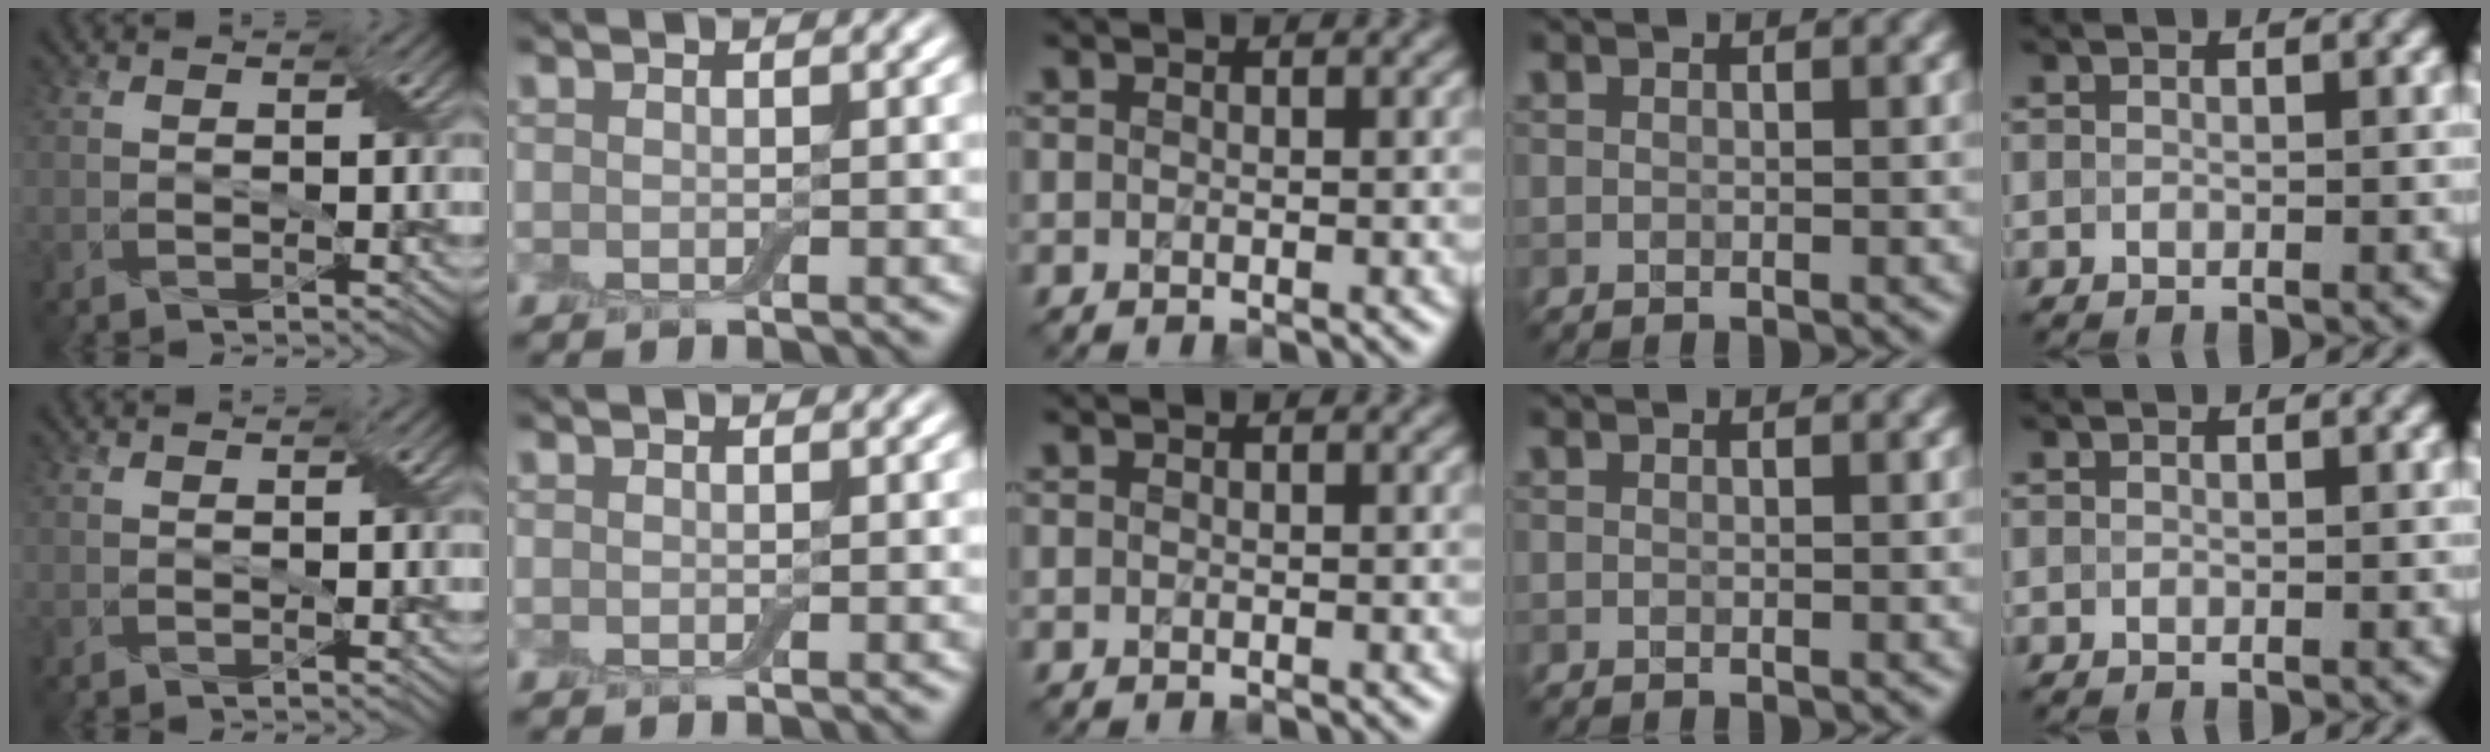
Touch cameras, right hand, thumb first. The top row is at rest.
{}